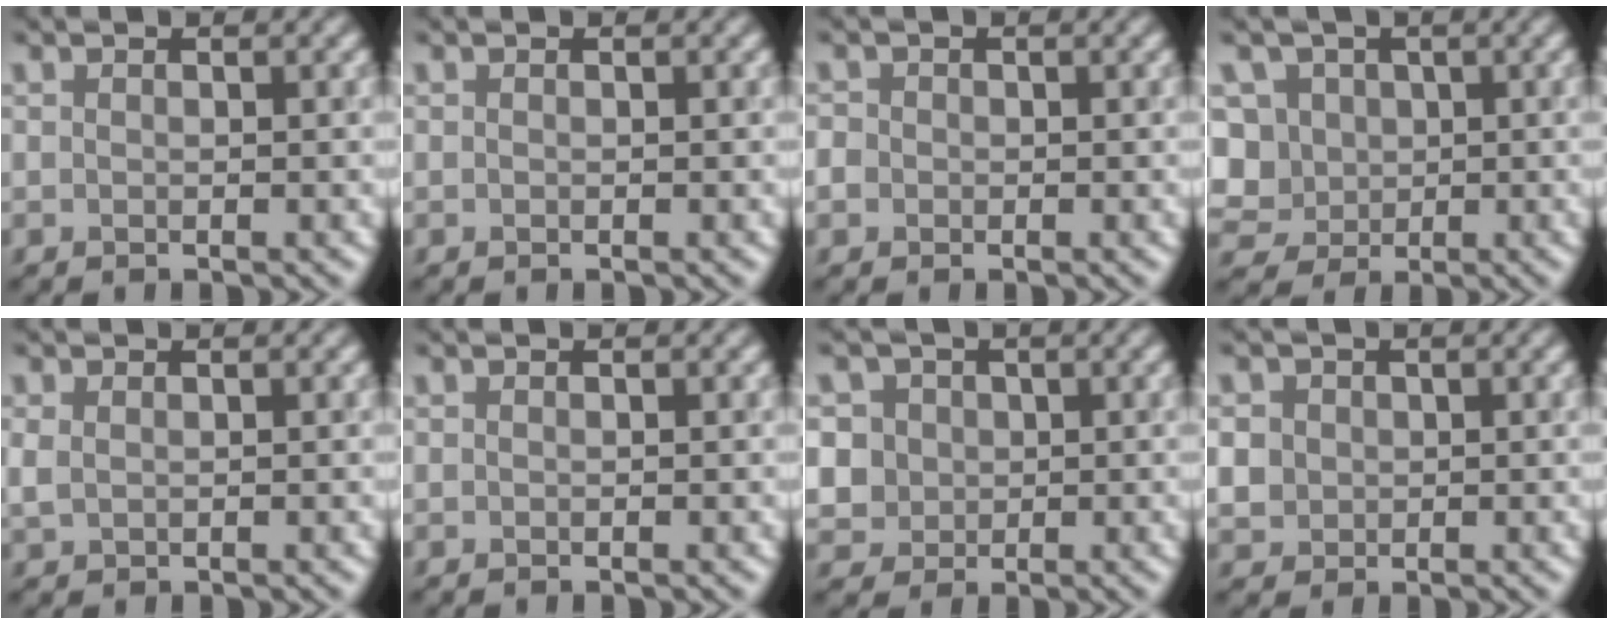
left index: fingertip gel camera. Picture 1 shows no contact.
{"total": 0.0}
{"total": 1.6, "force": [0.0, 1.5, 0.5], "torque": [-0.002, 0.003, -0.006]}
{"total": 9.2, "force": [1.1, 8.2, 4.0], "torque": [-0.089, 0.028, -0.013]}
{"total": 1.2, "force": [0.3, 0.9, 0.8], "torque": [-0.021, -0.001, 0.009]}
{"total": 0.0}
{"total": 5.8, "force": [1.7, 5.2, 2.1], "torque": [-0.043, 0.021, 0.015]}
{"total": 3.6, "force": [0.6, 3.3, 1.2], "torque": [-0.034, 0.015, 0.011]}